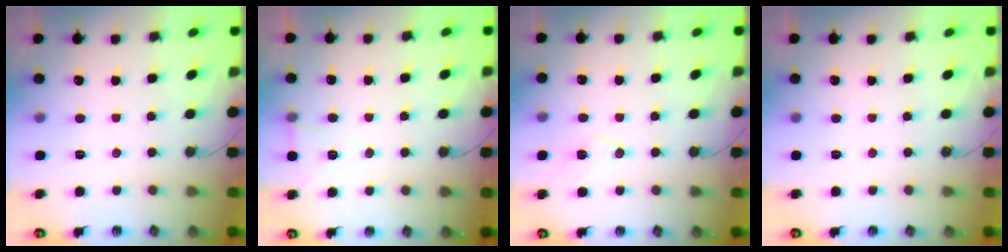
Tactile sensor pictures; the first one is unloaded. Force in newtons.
{"total": 7.0, "press": 5.4, "slide": 4.6}
{"total": 8.1, "press": 7.3, "slide": 3.5}
{"total": 0.0}